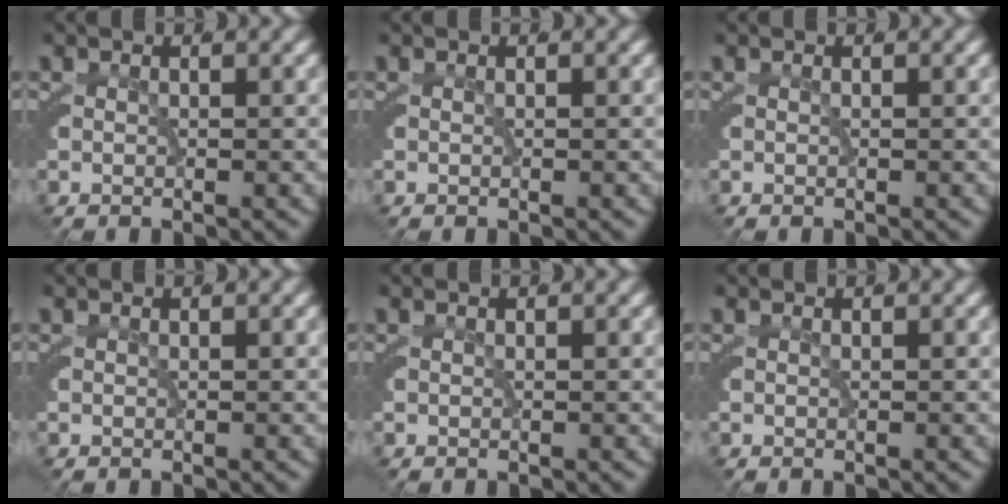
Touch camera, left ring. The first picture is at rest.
{"total": 0.0}
{"total": 0.0}
{"total": 0.0}
{"total": 0.0}
{"total": 0.0}